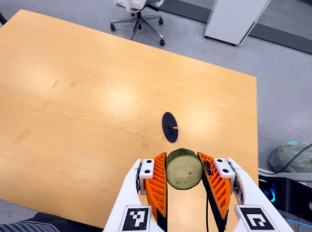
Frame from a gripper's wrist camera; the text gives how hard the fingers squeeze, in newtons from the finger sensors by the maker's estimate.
{"total": 12.2, "left": 11.4, "right": 12.9}